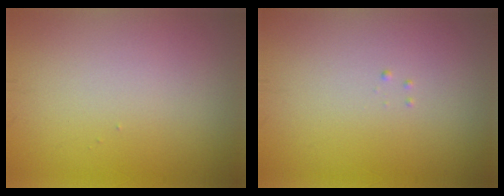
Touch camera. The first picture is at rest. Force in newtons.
{"total": 0.0}